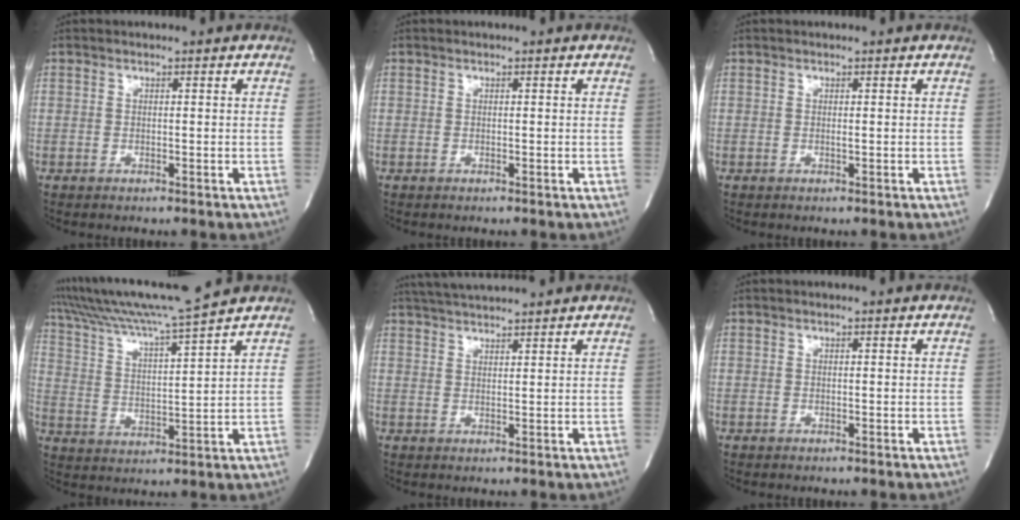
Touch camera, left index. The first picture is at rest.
{"total": 0.0}
{"total": 0.5, "force": [0.3, 0.0, 0.4], "torque": [-0.009, 0.001, 0.005]}
{"total": 14.8, "force": [13.2, -2.6, 6.3], "torque": [-0.121, -0.009, 0.222]}
{"total": 7.8, "force": [7.3, -0.2, 2.8], "torque": [-0.056, 0.031, 0.117]}
{"total": 0.9, "force": [0.8, -0.1, 0.3], "torque": [-0.008, 0.006, 0.013]}